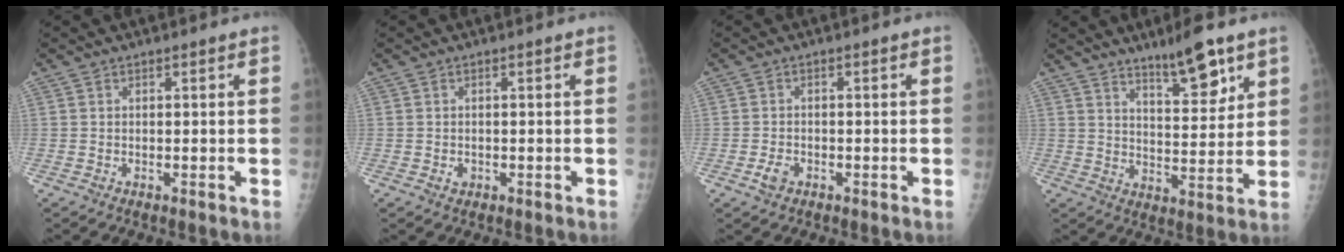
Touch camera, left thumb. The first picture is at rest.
{"total": 1.1, "force": [-0.4, 0.9, 0.4], "torque": [0.001, 0.003, -0.003]}
{"total": 2.3, "force": [-1.2, 1.6, 1.3], "torque": [-0.020, 0.003, -0.019]}
{"total": 9.9, "force": [6.7, 2.5, 6.8], "torque": [-0.090, -0.047, 0.109]}